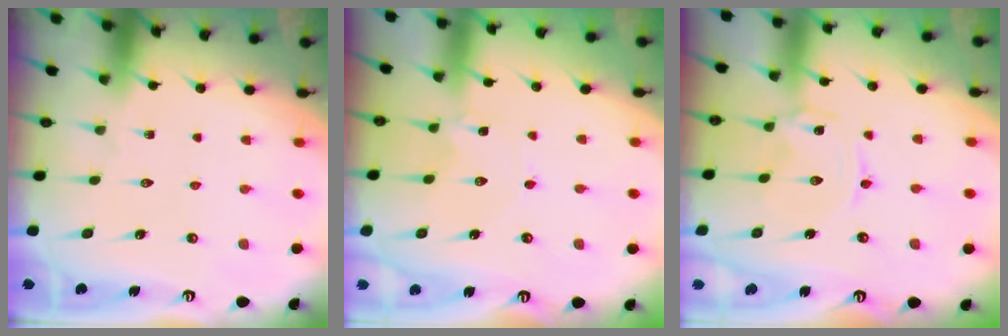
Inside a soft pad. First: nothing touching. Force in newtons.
{"total": 1.8, "press": 1.8, "slide": 0.2}
{"total": 1.5, "press": 1.5, "slide": 0.3}